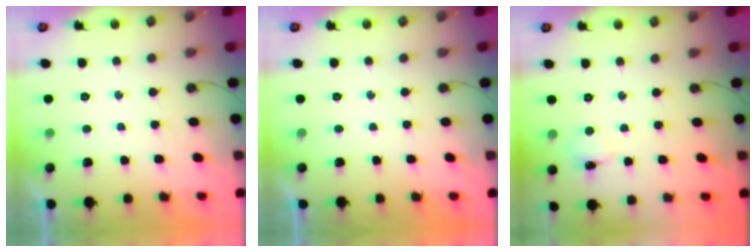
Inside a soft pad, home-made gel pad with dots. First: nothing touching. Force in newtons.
{"total": 0.0}
{"total": 1.7, "press": 1.6, "slide": 0.4}